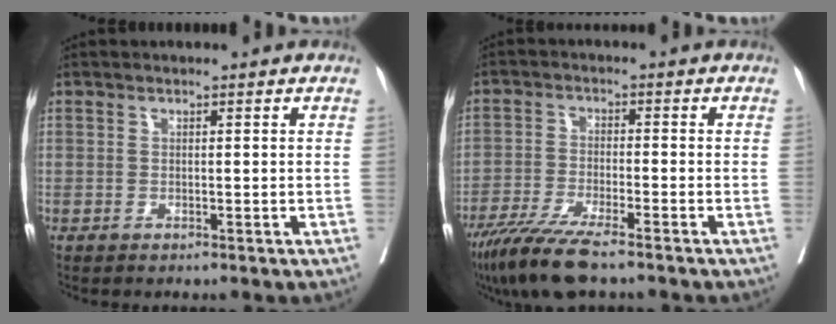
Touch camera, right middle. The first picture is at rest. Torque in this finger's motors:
{"motor_torque": [1.14, -1.00, 0.39, 0.06]}